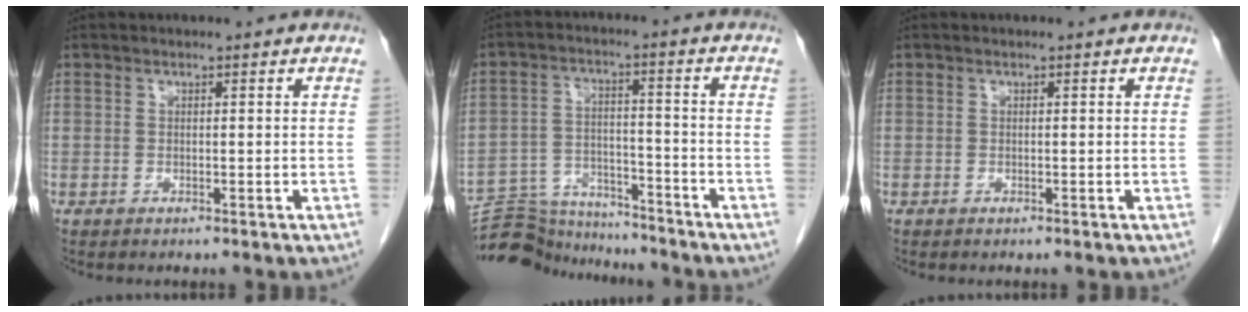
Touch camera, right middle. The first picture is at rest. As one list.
[{"total": 12.2, "force": [-12.0, 2.3, 0.9], "torque": [-0.017, 0.026, -0.193]}, {"total": 0.0}]